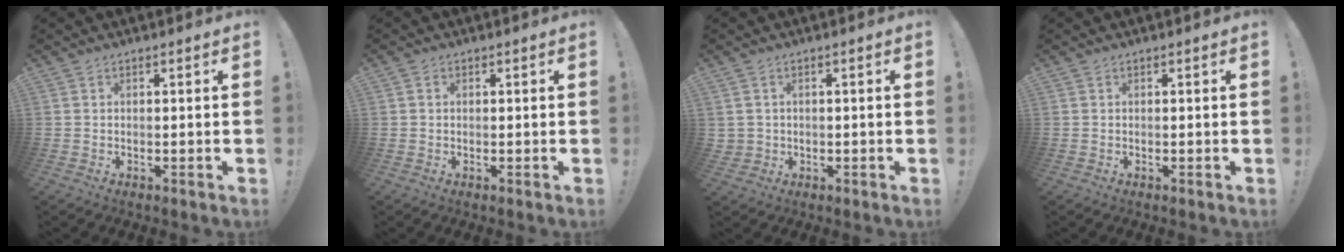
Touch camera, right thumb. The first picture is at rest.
{"total": 0.6, "force": [0.0, 0.6, 0.1], "torque": [-0.002, 0.003, 0.000]}
{"total": 2.3, "force": [0.6, 2.2, 0.4], "torque": [-0.001, -0.001, 0.012]}
{"total": 0.0}